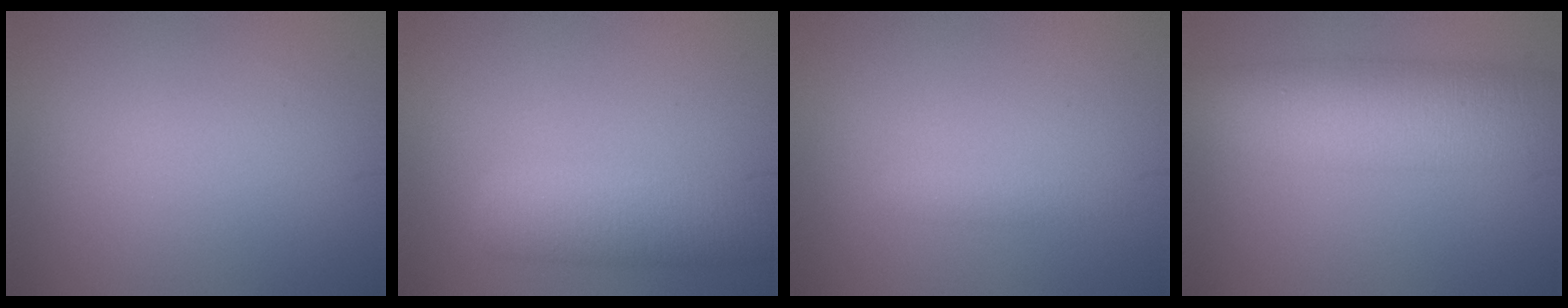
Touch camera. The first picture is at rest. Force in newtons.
{"total": 4.2, "press": 4.2, "slide": 0.2}
{"total": 0.9, "press": 0.9, "slide": 0.1}
{"total": 7.4, "press": 7.4, "slide": 0.1}